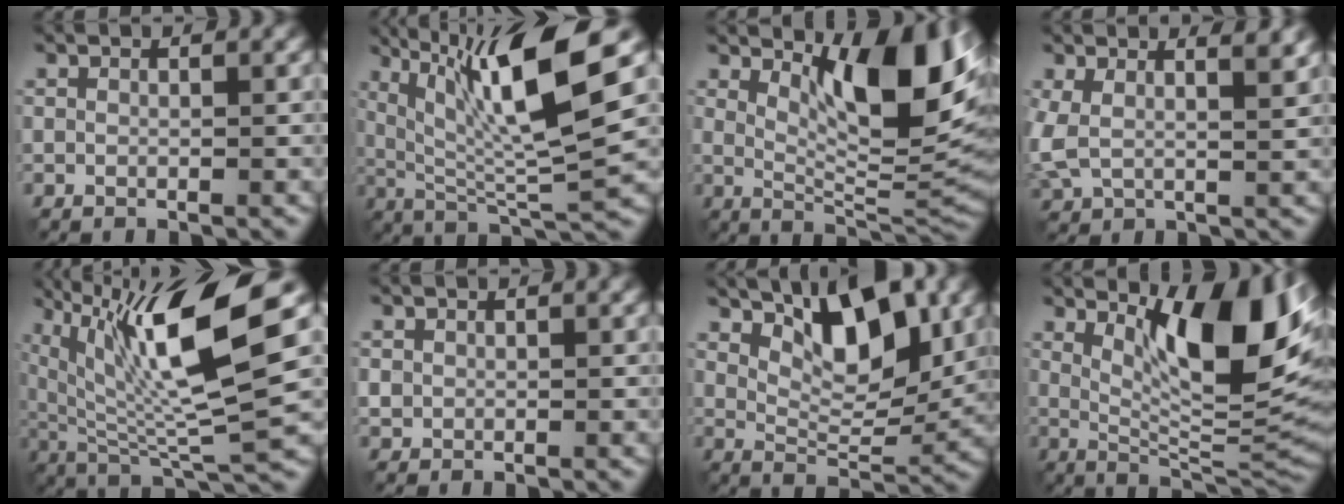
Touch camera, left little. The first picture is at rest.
{"total": 11.3, "force": [4.3, 2.1, 10.3], "torque": [-0.184, 0.003, 0.084]}
{"total": 10.9, "force": [4.0, 3.6, 9.5], "torque": [-0.138, -0.003, 0.069]}
{"total": 5.7, "force": [2.4, 2.8, 4.3], "torque": [-0.097, 0.001, 0.044]}
{"total": 12.9, "force": [4.6, 2.7, 11.7], "torque": [-0.213, 0.010, 0.090]}
{"total": 1.0, "force": [0.1, 1.0, 0.1], "torque": [0.002, -0.003, 0.000]}
{"total": 7.3, "force": [3.8, 2.9, 5.5], "torque": [-0.087, -0.004, 0.063]}
{"total": 12.1, "force": [4.0, 3.6, 10.8], "torque": [-0.158, 0.001, 0.068]}